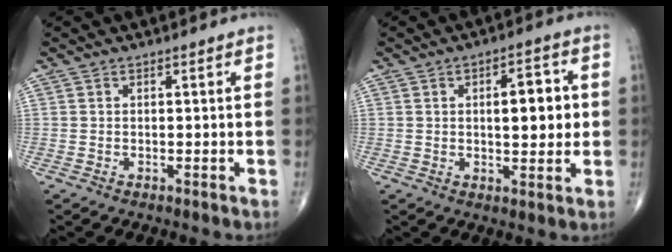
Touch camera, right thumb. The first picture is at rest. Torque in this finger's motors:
{"motor_torque": [-0.84, 1.07, 0.91, 0.73, 0.16]}